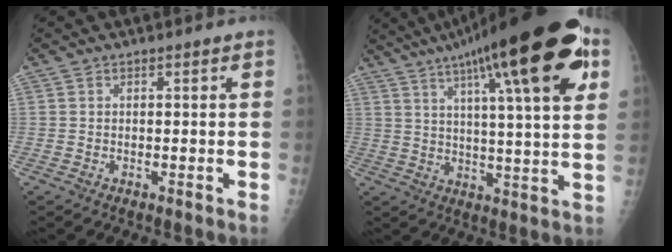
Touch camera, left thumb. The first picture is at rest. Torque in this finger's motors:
{"motor_torque": [2.22, 2.09, 1.95, -0.82, 0.51]}